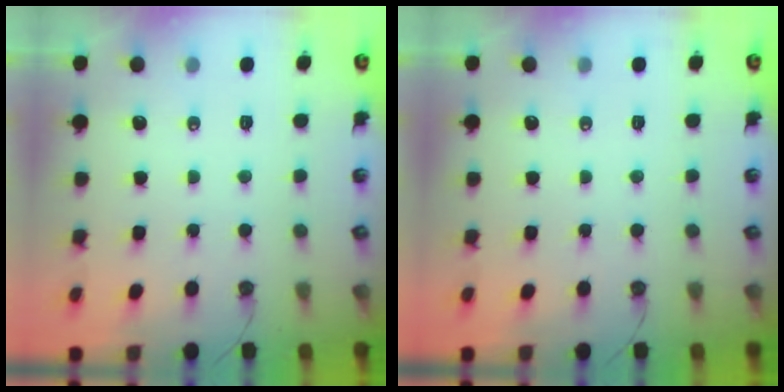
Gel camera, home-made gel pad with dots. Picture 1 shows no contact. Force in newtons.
{"total": 0.0}